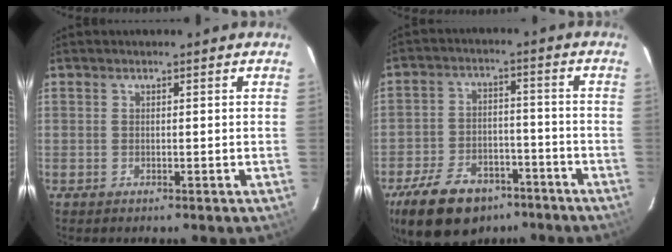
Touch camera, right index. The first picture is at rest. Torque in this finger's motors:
{"motor_torque": [0.60, -0.64, -0.12, -0.05]}